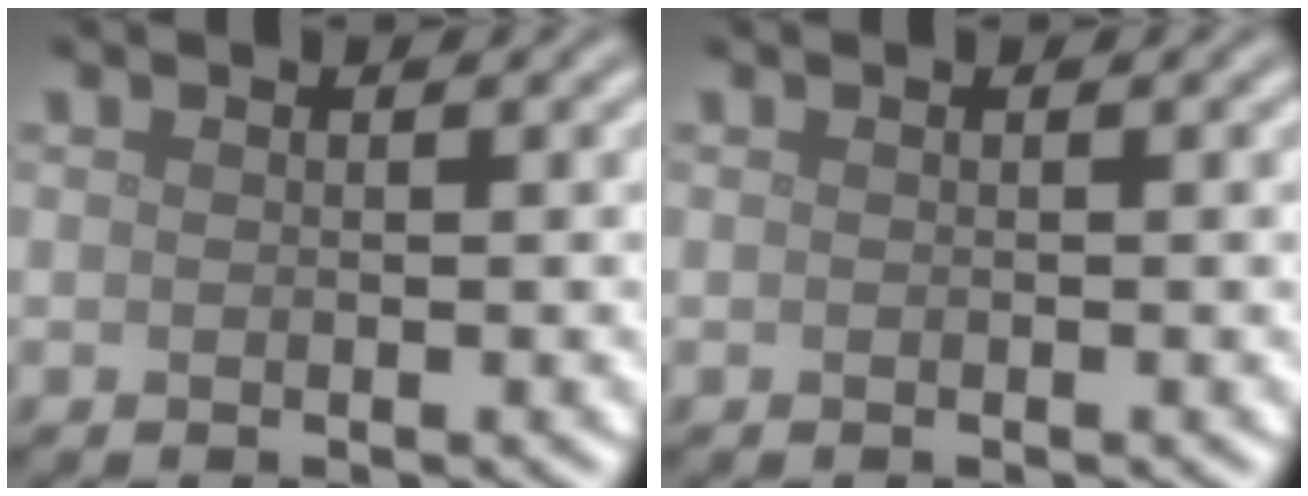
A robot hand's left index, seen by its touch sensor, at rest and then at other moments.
{"total": 0.0}